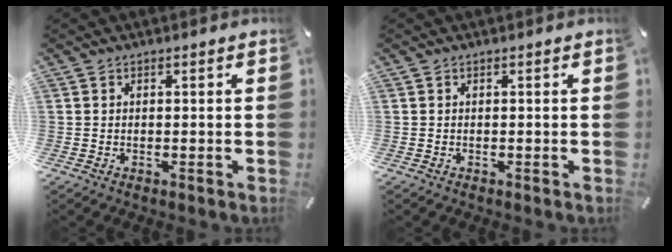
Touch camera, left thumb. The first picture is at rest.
{"total": 0.0}